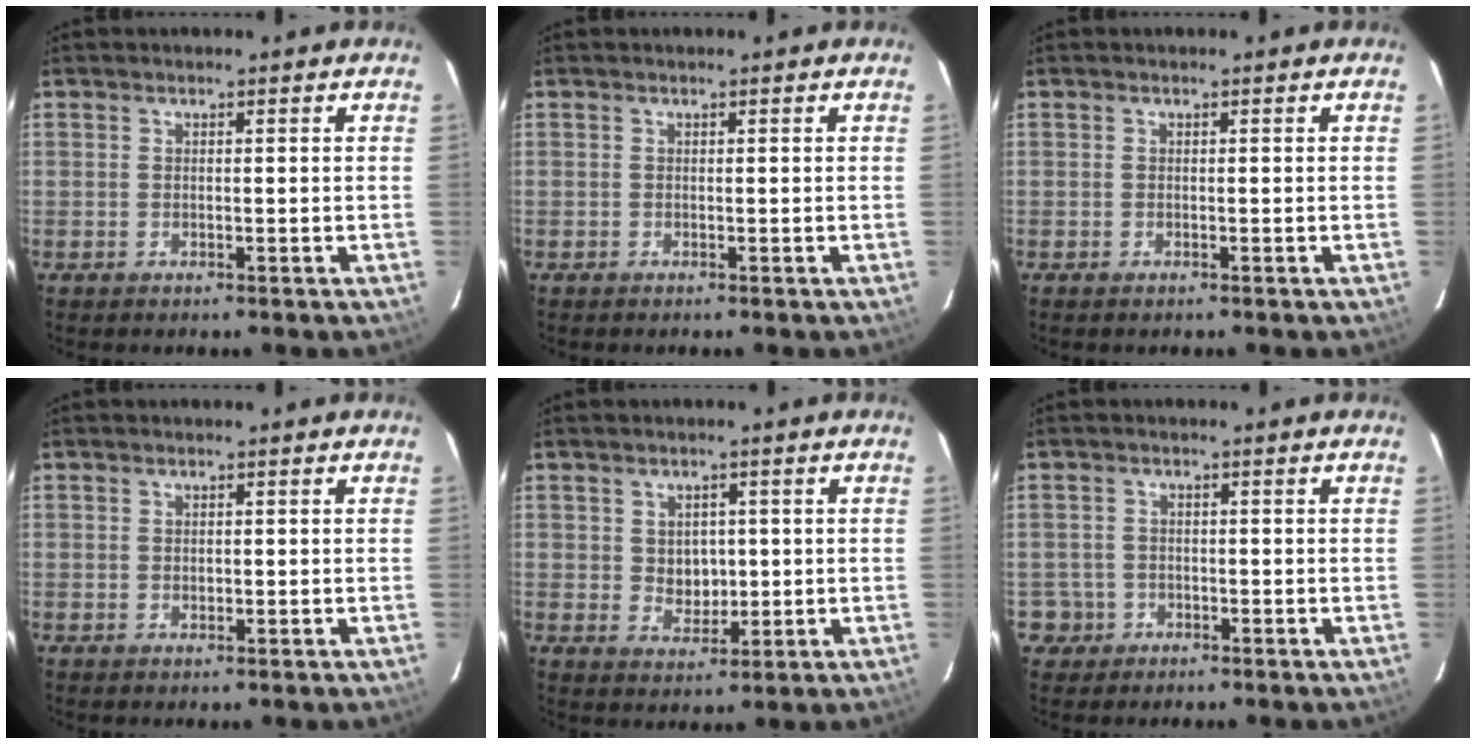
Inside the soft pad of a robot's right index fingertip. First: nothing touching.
{"total": 0.0}
{"total": 0.0}
{"total": 0.8, "force": [0.0, 0.7, 0.2], "torque": [-0.001, 0.001, 0.002]}
{"total": 4.5, "force": [0.5, 3.9, 2.3], "torque": [-0.035, 0.002, 0.016]}
{"total": 3.7, "force": [-1.3, 3.5, -0.1], "torque": [-0.005, 0.019, -0.020]}